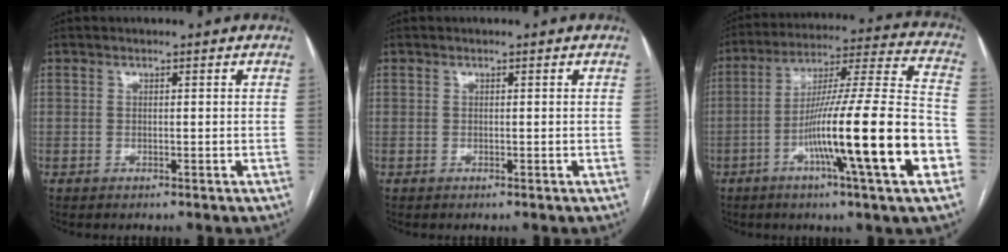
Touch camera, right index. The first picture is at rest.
{"total": 0.0}
{"total": 22.3, "force": [-7.4, 0.0, 21.0], "torque": [-0.317, -0.011, -0.126]}